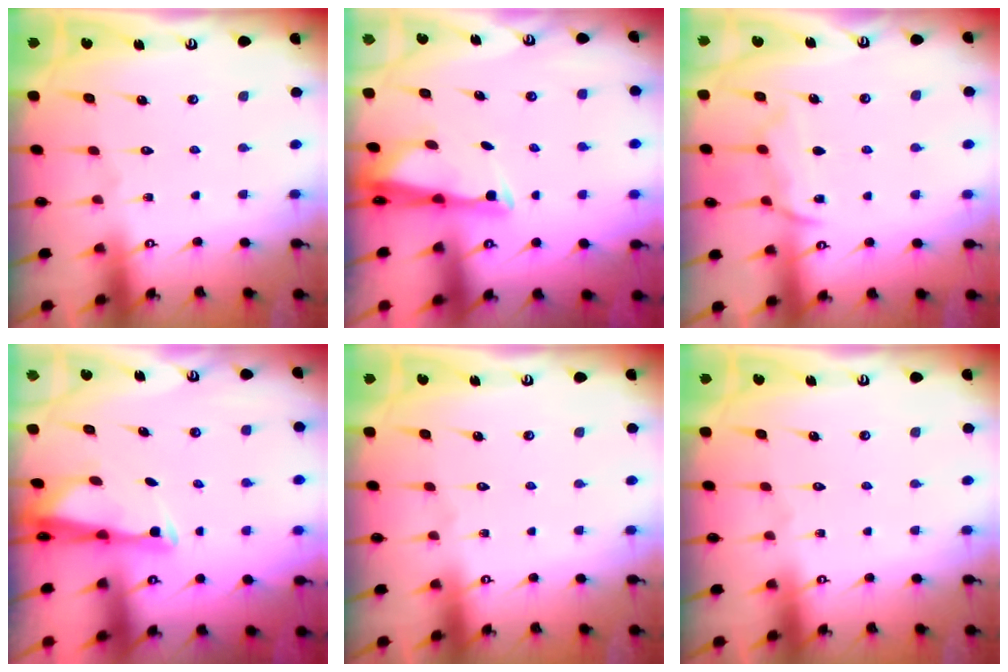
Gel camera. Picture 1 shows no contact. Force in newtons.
{"total": 2.7, "press": 2.6, "slide": 0.8}
{"total": 10.3, "press": 10.3, "slide": 0.9}
{"total": 2.9, "press": 2.8, "slide": 0.7}
{"total": 0.0}
{"total": 0.0}